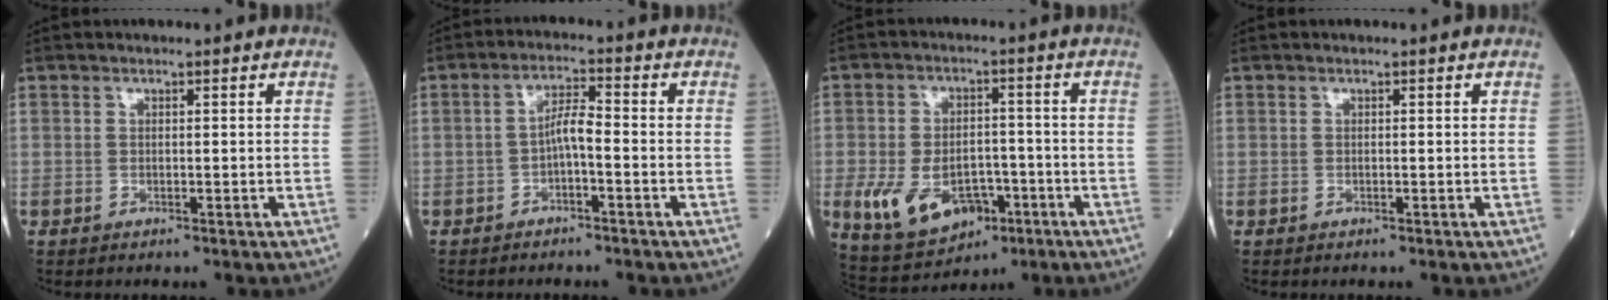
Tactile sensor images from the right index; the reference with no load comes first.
{"total": 3.6, "force": [-1.1, 0.7, 3.3], "torque": [-0.059, 0.010, -0.021]}
{"total": 11.6, "force": [-4.3, 6.9, 8.2], "torque": [-0.153, -0.001, -0.058]}
{"total": 0.0}